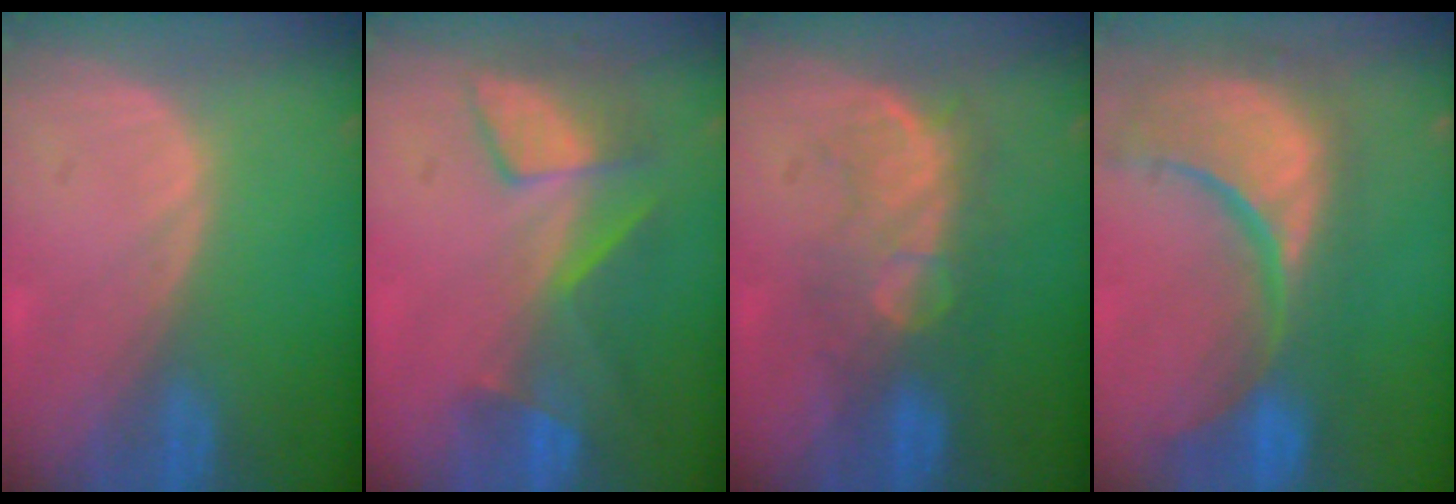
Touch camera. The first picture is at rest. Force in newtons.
{"total": 8.5, "press": 7.2, "slide": 4.5}
{"total": 7.9, "press": 7.6, "slide": 2.2}
{"total": 15.2, "press": 12.2, "slide": 9.2}